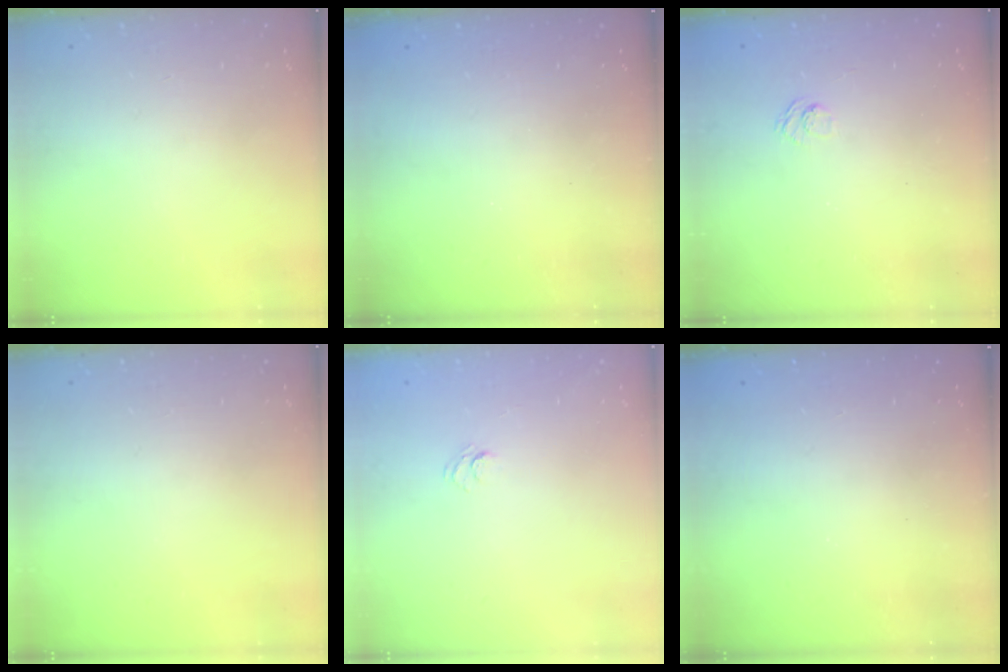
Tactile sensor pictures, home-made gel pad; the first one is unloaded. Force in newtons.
{"total": 2.4, "press": 2.3, "slide": 0.8}
{"total": 2.4, "press": 2.0, "slide": 1.3}
{"total": 0.0}
{"total": 4.2, "press": 4.0, "slide": 1.2}
{"total": 2.6, "press": 2.4, "slide": 0.8}